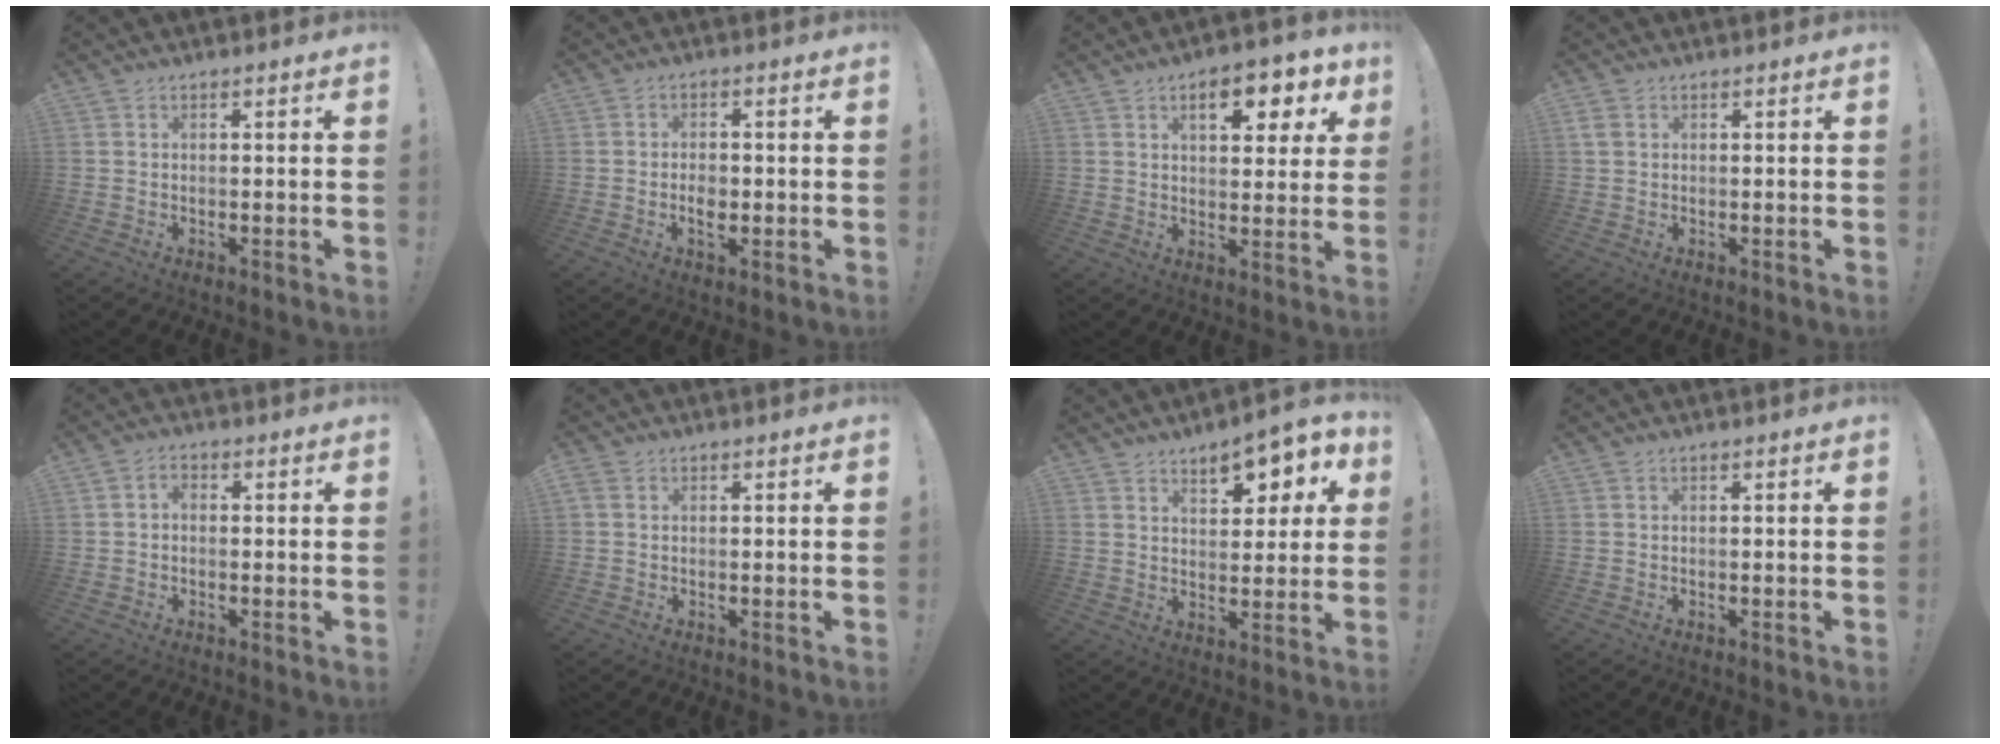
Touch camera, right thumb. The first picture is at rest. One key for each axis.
{"total": 3.9, "fx": -1.5, "fy": 2.5, "fz": 2.7, "tx": -0.047, "ty": 0.004, "tz": -0.027}
{"total": 9.8, "fx": 4.4, "fy": 4.3, "fz": 7.7, "tx": -0.095, "ty": -0.019, "tz": 0.070}
{"total": 2.5, "fx": 0.8, "fy": 1.9, "fz": 1.4, "tx": -0.030, "ty": 0.007, "tz": 0.017}
{"total": 2.2, "fx": -0.9, "fy": 1.6, "fz": 1.2, "tx": -0.025, "ty": 0.011, "tz": -0.016}
{"total": 1.4, "fx": 0.5, "fy": 1.0, "fz": 0.9, "tx": -0.017, "ty": 0.004, "tz": 0.011}
{"total": 9.1, "fx": 5.4, "fy": 4.4, "fz": 5.8, "tx": -0.057, "ty": -0.042, "tz": 0.092}
{"total": 0.0}